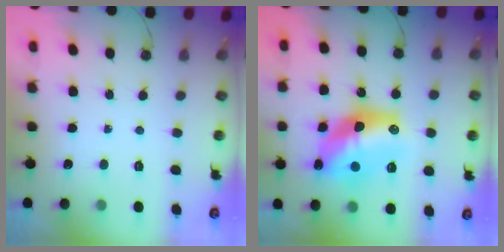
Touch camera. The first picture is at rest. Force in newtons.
{"total": 17.2, "press": 17.1, "slide": 1.5}